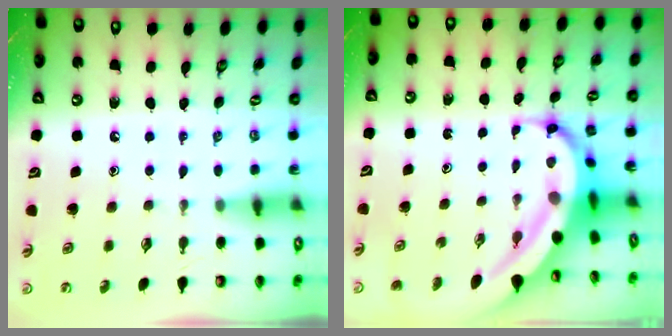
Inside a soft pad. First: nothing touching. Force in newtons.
{"total": 10.0, "press": 9.8, "slide": 2.1}